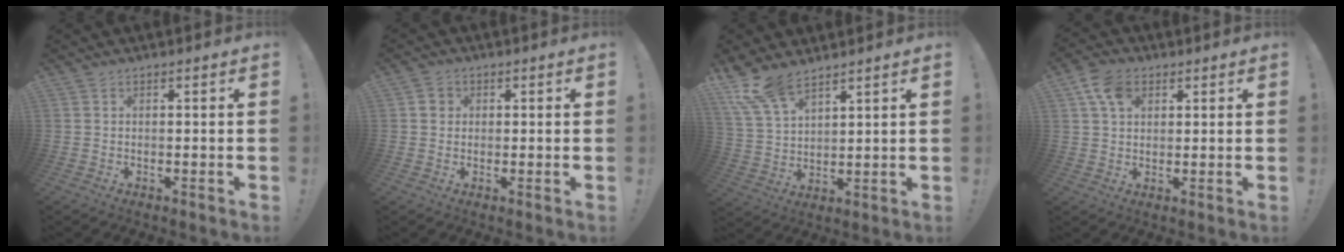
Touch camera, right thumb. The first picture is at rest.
{"total": 2.9, "force": [0.3, 2.8, 0.7], "torque": [-0.003, 0.006, 0.005]}
{"total": 11.3, "force": [8.7, 4.8, 5.5], "torque": [-0.123, -0.043, 0.167]}
{"total": 9.0, "force": [4.0, 6.2, 5.1], "torque": [-0.086, -0.001, 0.079]}